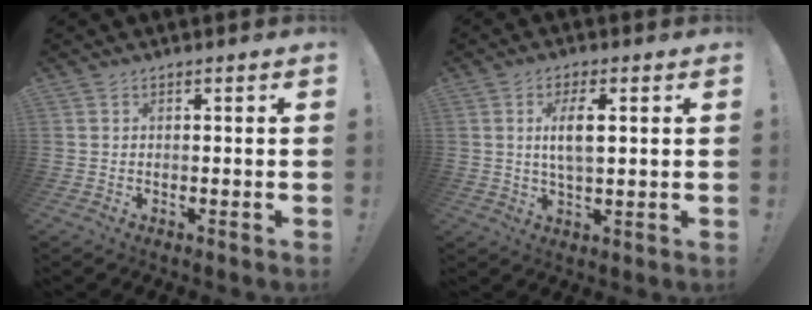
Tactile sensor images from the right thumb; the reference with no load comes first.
{"total": 7.2, "force": [1.6, 2.6, 6.5], "torque": [-0.108, -0.006, 0.021]}